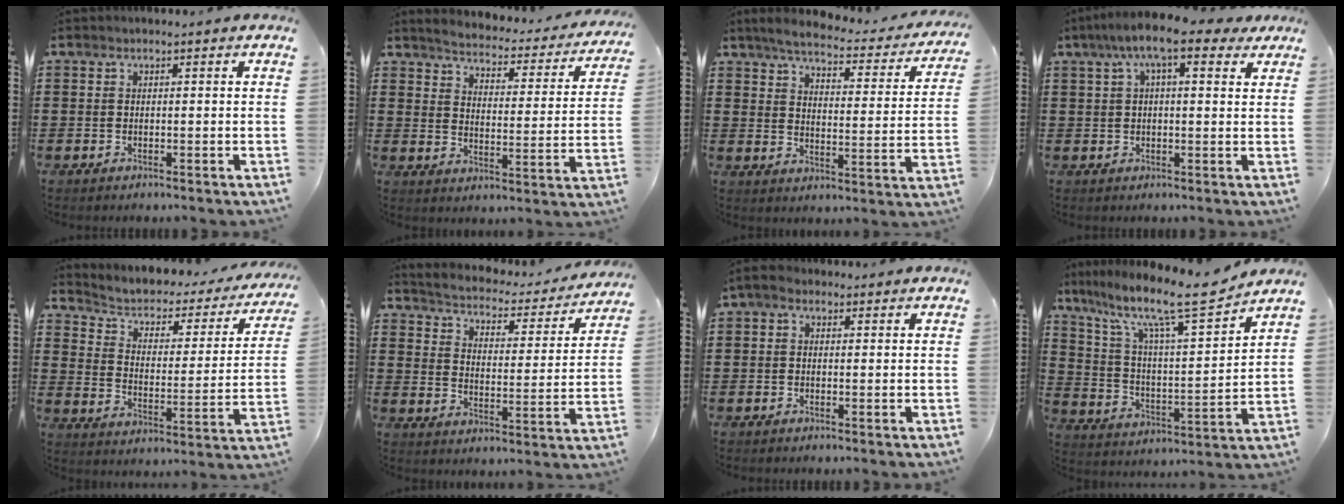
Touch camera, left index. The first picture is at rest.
{"total": 2.8, "force": [2.7, 0.1, 0.6], "torque": [-0.033, -0.028, 0.037]}
{"total": 4.3, "force": [3.9, 0.5, 1.9], "torque": [-0.059, -0.025, 0.060]}
{"total": 9.3, "force": [5.4, 2.3, 7.2], "torque": [-0.133, 0.000, 0.093]}
{"total": 2.7, "force": [1.6, 1.8, 1.2], "torque": [-0.038, -0.018, 0.016]}
{"total": 2.7, "force": [2.6, 0.4, 0.5], "torque": [-0.031, -0.027, 0.035]}
{"total": 1.4, "force": [-0.3, 1.0, 1.0], "torque": [-0.028, 0.002, -0.008]}
{"total": 12.2, "force": [9.5, 1.8, 7.4], "torque": [-0.162, -0.059, 0.154]}